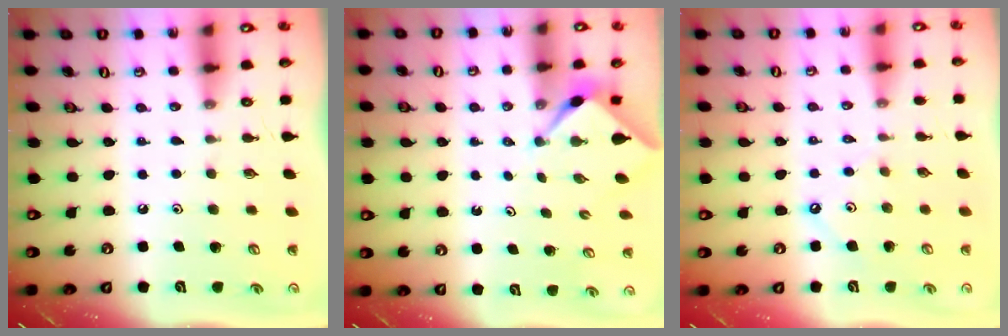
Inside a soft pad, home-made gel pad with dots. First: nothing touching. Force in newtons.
{"total": 2.4, "press": 2.4, "slide": 0.1}
{"total": 2.0, "press": 2.0, "slide": 0.2}